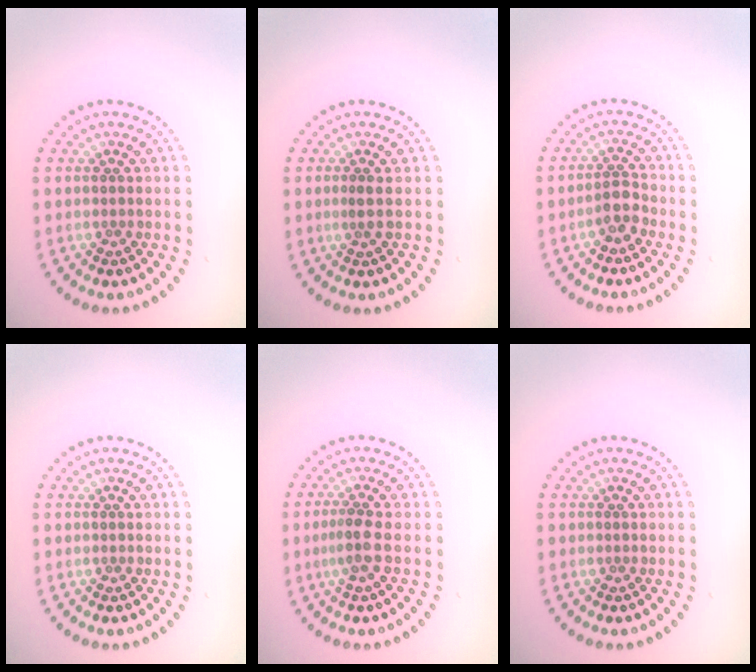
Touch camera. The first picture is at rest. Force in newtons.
{"total": 0.7, "press": 0.5, "slide": 0.6}
{"total": 2.0, "press": 1.6, "slide": 1.1}
{"total": 0.0}
{"total": 2.0, "press": 1.6, "slide": 1.2}
{"total": 0.0}